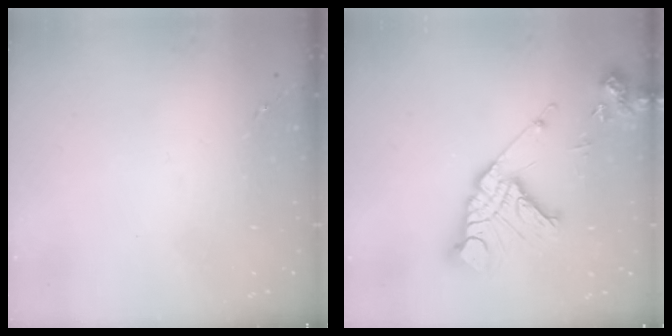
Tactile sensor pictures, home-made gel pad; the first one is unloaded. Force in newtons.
{"total": 18.0, "press": 17.9, "slide": 2.5}